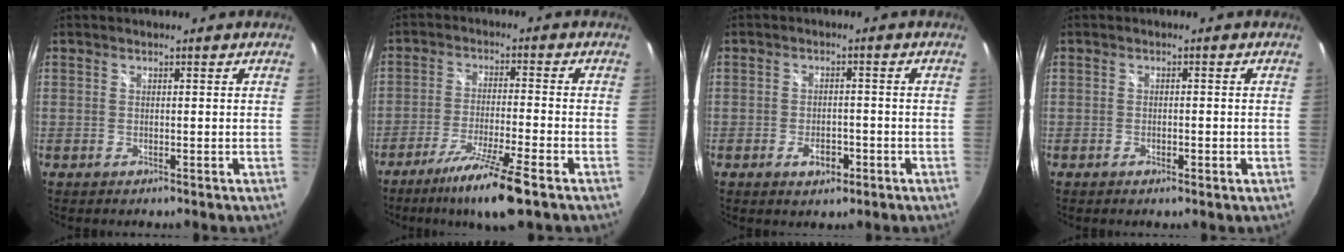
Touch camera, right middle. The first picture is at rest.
{"total": 10.6, "force": [-7.2, 0.1, 7.8], "torque": [-0.165, -0.024, -0.128]}
{"total": 3.9, "force": [-2.0, 2.2, 2.5], "torque": [-0.050, -0.004, -0.031]}
{"total": 1.6, "force": [-0.8, 0.5, 1.3], "torque": [-0.021, -0.002, -0.014]}